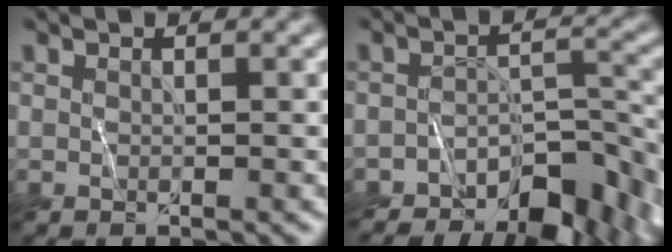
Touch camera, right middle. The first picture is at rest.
{"total": 8.5, "force": [-6.7, 3.1, 4.1], "torque": [-0.056, 0.002, -0.100]}